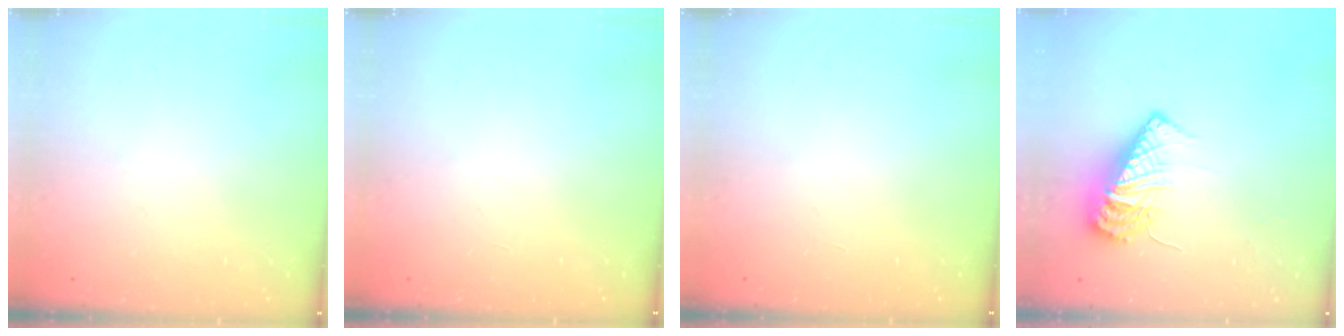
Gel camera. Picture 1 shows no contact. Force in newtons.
{"total": 0.0}
{"total": 0.0}
{"total": 11.6, "press": 11.5, "slide": 1.1}